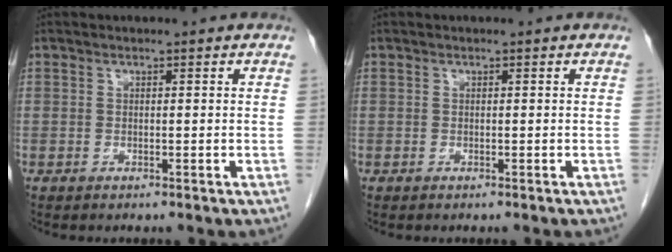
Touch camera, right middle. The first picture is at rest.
{"total": 0.0}